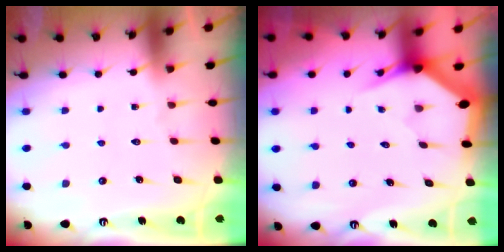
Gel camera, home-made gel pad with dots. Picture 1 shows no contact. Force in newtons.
{"total": 4.4, "press": 4.4, "slide": 0.4}